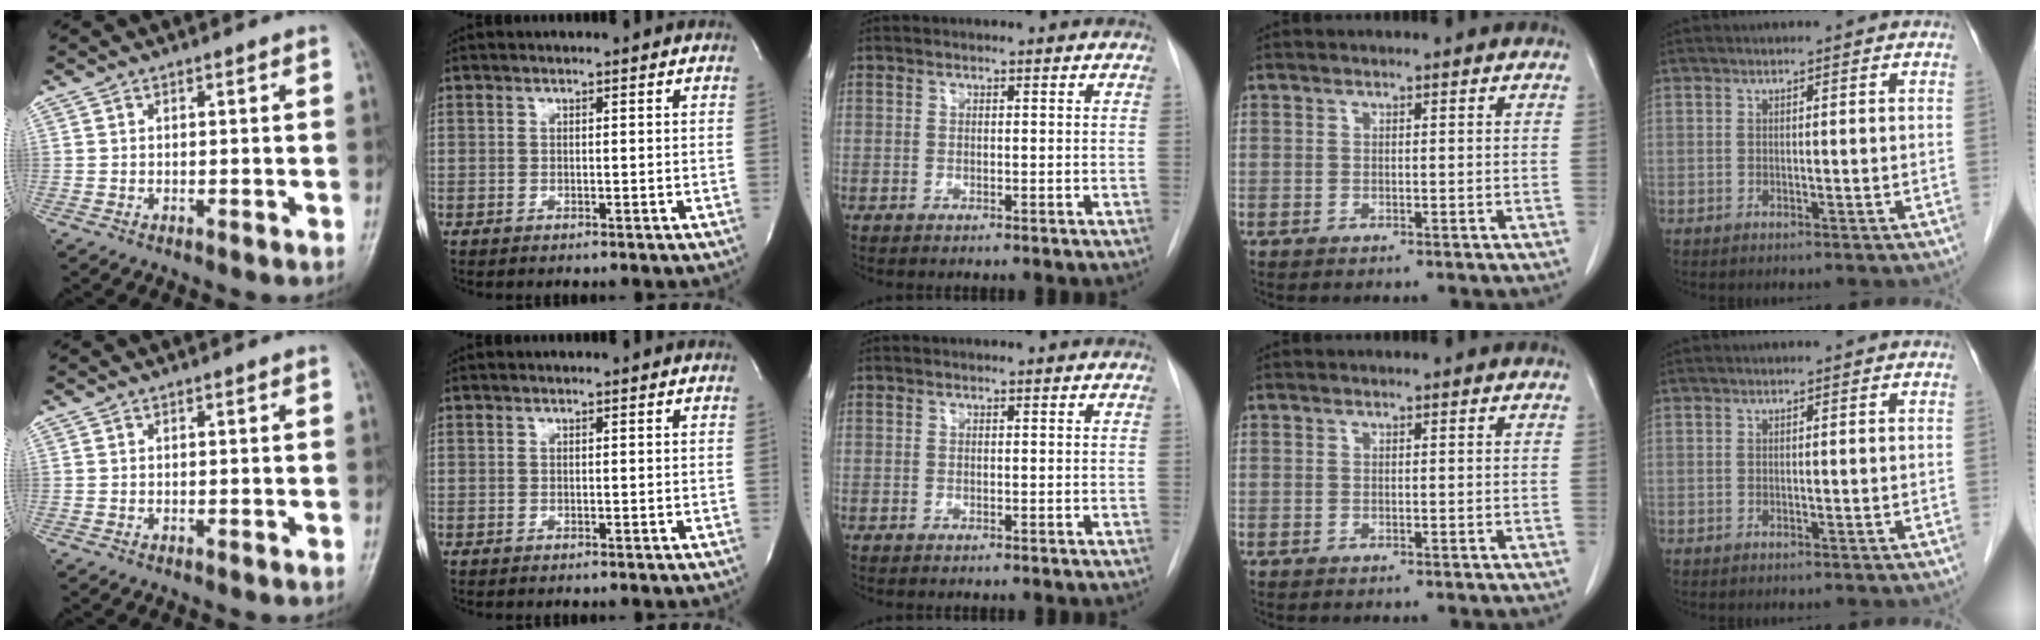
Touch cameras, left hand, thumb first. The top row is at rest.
{}